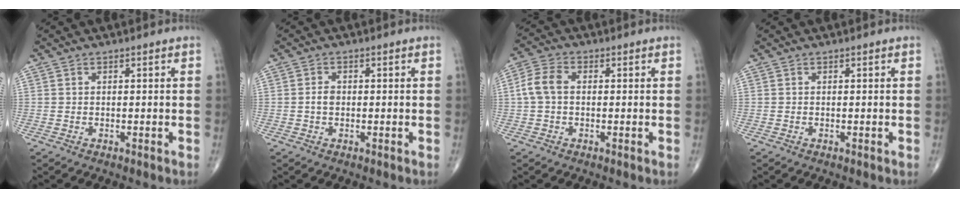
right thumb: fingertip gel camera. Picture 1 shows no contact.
{"total": 1.8, "force": [-0.2, 1.2, 1.3], "torque": [-0.021, 0.004, -0.006]}
{"total": 5.2, "force": [0.1, 3.4, 3.9], "torque": [-0.085, 0.016, -0.005]}
{"total": 0.0}